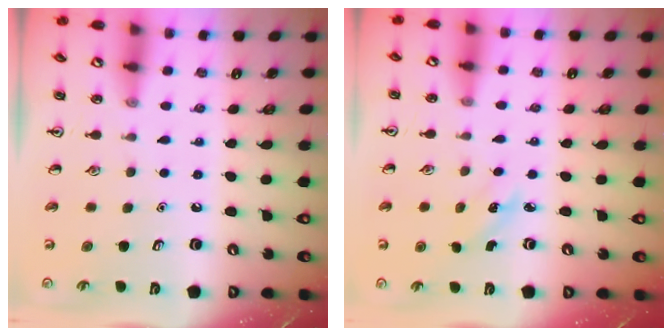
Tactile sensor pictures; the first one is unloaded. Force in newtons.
{"total": 2.4, "press": 2.2, "slide": 0.8}